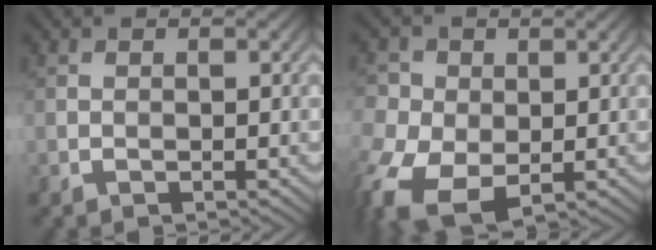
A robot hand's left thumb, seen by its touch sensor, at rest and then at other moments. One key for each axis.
{"total": 11.0, "fx": -3.3, "fy": 7.9, "fz": 7.0, "tx": -0.204, "ty": -0.039, "tz": -0.056}